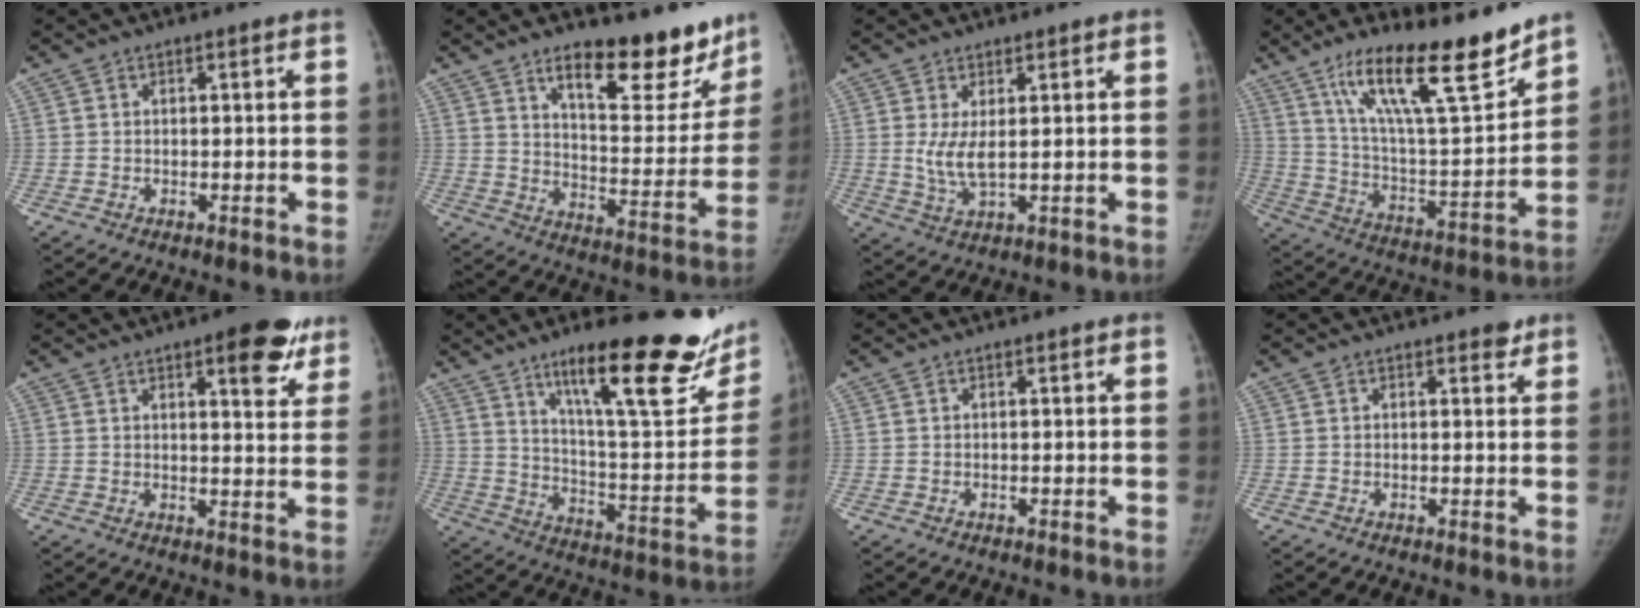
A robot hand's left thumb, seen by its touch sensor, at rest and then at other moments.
{"total": 18.2, "force": [13.2, 7.1, 10.3], "torque": [-0.081, -0.098, 0.193]}
{"total": 4.4, "force": [0.7, 1.4, 4.1], "torque": [-0.089, -0.016, 0.020]}
{"total": 22.0, "force": [15.4, 4.7, 15.0], "torque": [-0.222, -0.079, 0.266]}
{"total": 10.1, "force": [5.9, 3.6, 7.4], "torque": [-0.058, -0.026, 0.070]}
{"total": 28.0, "force": [17.4, 7.1, 20.8], "torque": [-0.254, -0.078, 0.267]}
{"total": 0.0}
{"total": 1.7, "force": [1.3, 0.9, 0.7], "torque": [0.003, -0.007, 0.012]}